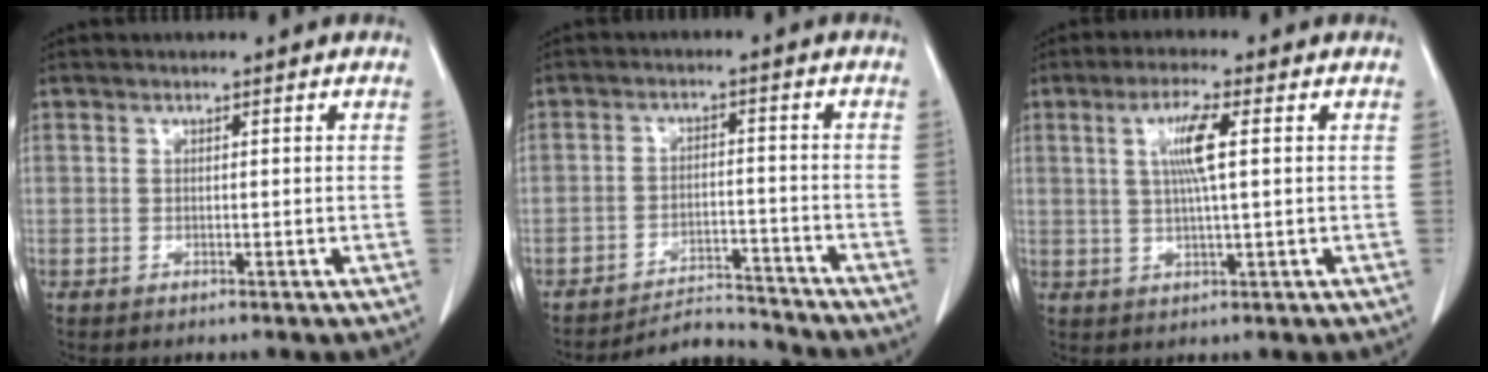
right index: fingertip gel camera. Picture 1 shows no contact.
{"total": 6.3, "force": [-6.2, 0.4, -0.8], "torque": [0.013, 0.010, -0.101]}
{"total": 5.7, "force": [1.4, 0.1, 5.6], "torque": [-0.106, 0.001, 0.026]}